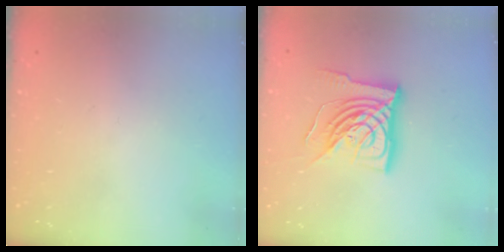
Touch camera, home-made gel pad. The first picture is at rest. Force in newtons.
{"total": 17.6, "press": 17.5, "slide": 1.9}